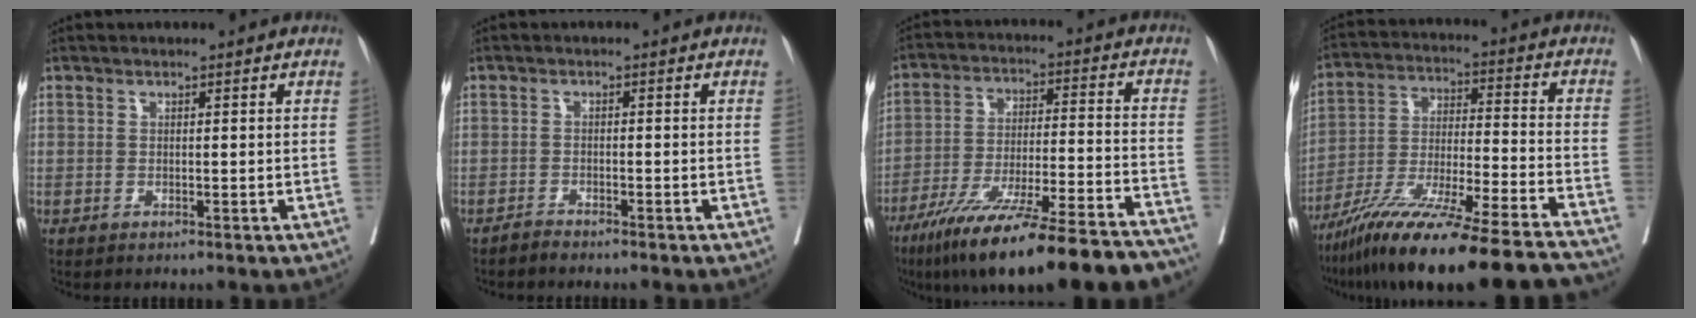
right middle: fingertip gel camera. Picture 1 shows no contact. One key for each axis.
{"total": 1.5, "fx": -1.4, "fy": -0.2, "fz": 0.3, "tx": -0.009, "ty": -0.002, "tz": -0.027}
{"total": 24.8, "fx": -20.1, "fy": 1.5, "fz": 14.4, "tx": -0.179, "ty": -0.027, "tz": -0.312}
{"total": 24.5, "fx": -20.5, "fy": 0.1, "fz": 13.4, "tx": -0.193, "ty": -0.041, "tz": -0.338}